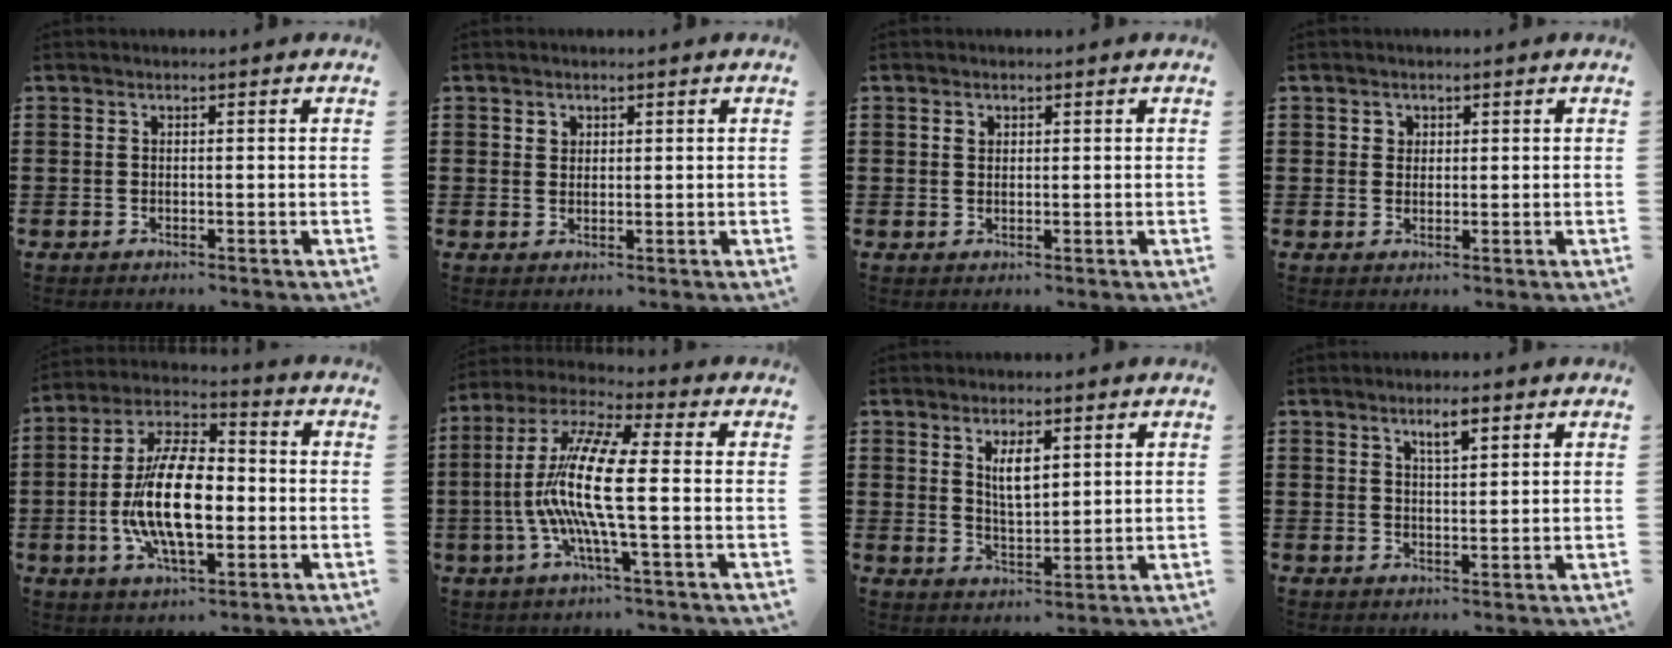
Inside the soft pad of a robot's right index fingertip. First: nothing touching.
{"total": 1.3, "force": [0.8, 1.0, 0.2], "torque": [-0.007, 0.003, 0.017]}
{"total": 0.9, "force": [0.4, 0.8, 0.4], "torque": [-0.009, 0.003, 0.008]}
{"total": 1.5, "force": [0.6, 1.3, 0.2], "torque": [-0.009, 0.006, 0.011]}
{"total": 13.7, "force": [-2.2, 6.6, 11.8], "torque": [-0.253, -0.007, -0.047]}
{"total": 12.3, "force": [-1.9, 2.3, 11.9], "torque": [-0.271, -0.015, -0.050]}
{"total": 4.3, "force": [1.8, 1.5, 3.7], "torque": [-0.062, -0.004, 0.027]}
{"total": 2.8, "force": [1.7, 0.5, 2.2], "torque": [-0.038, 0.000, 0.028]}